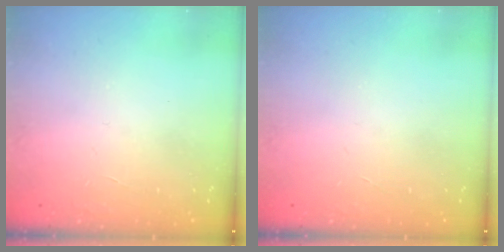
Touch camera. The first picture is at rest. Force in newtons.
{"total": 0.0}